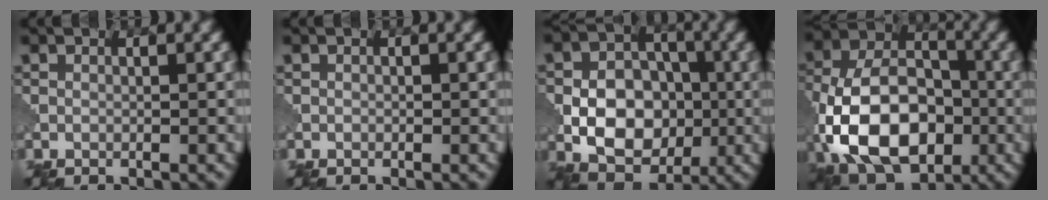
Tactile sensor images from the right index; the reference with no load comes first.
{"total": 0.0}
{"total": 8.5, "force": [-1.5, 6.3, 5.5], "torque": [-0.069, 0.001, -0.041]}
{"total": 13.5, "force": [-4.2, 8.7, 9.5], "torque": [-0.182, -0.004, -0.087]}